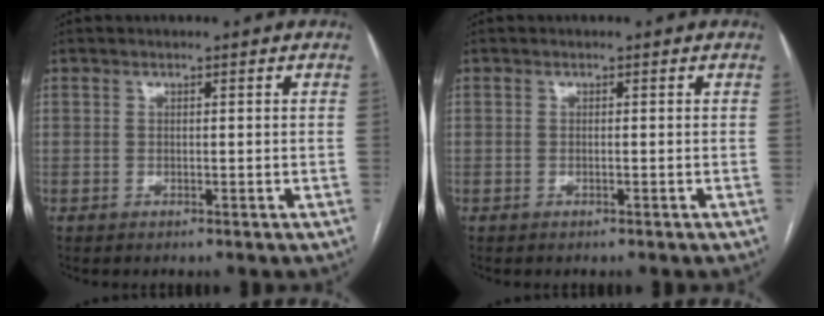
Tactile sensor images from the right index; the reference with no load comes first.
{"total": 0.0}